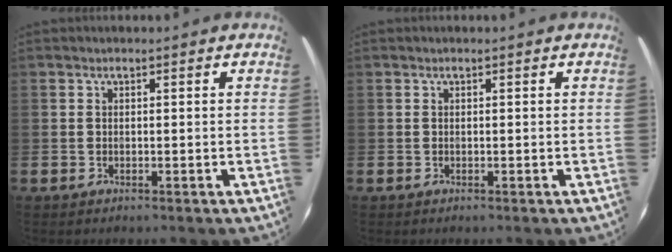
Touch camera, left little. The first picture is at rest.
{"total": 0.0}